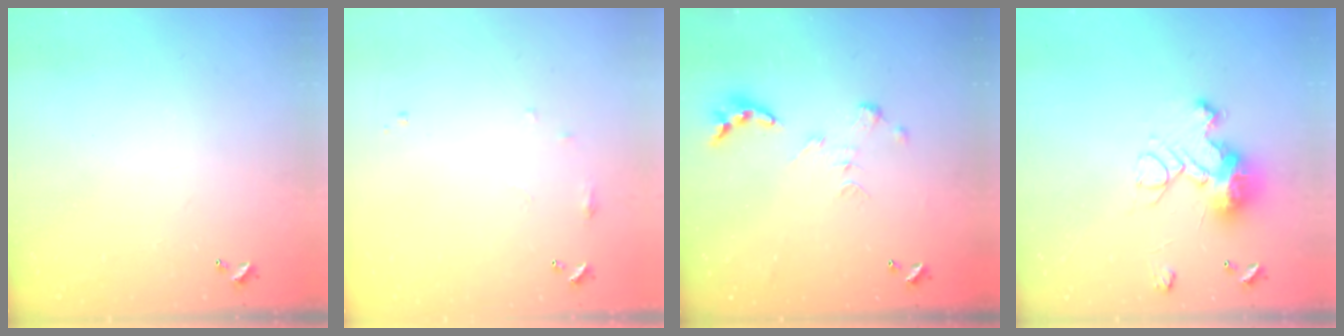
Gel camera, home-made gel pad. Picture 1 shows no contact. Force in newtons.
{"total": 6.7, "press": 6.6, "slide": 0.9}
{"total": 0.0}
{"total": 18.1, "press": 18.1, "slide": 0.6}